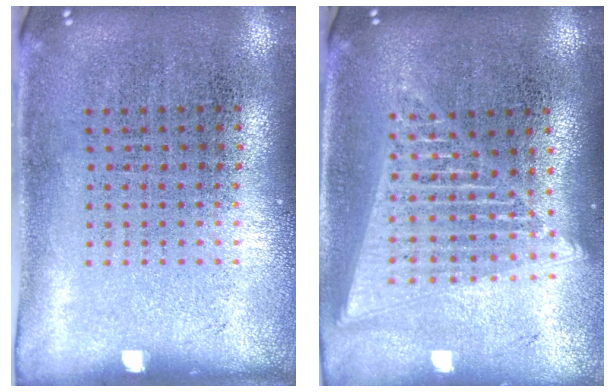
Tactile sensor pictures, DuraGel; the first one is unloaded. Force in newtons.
{"total": 1.9, "press": 1.6, "slide": 1.0}